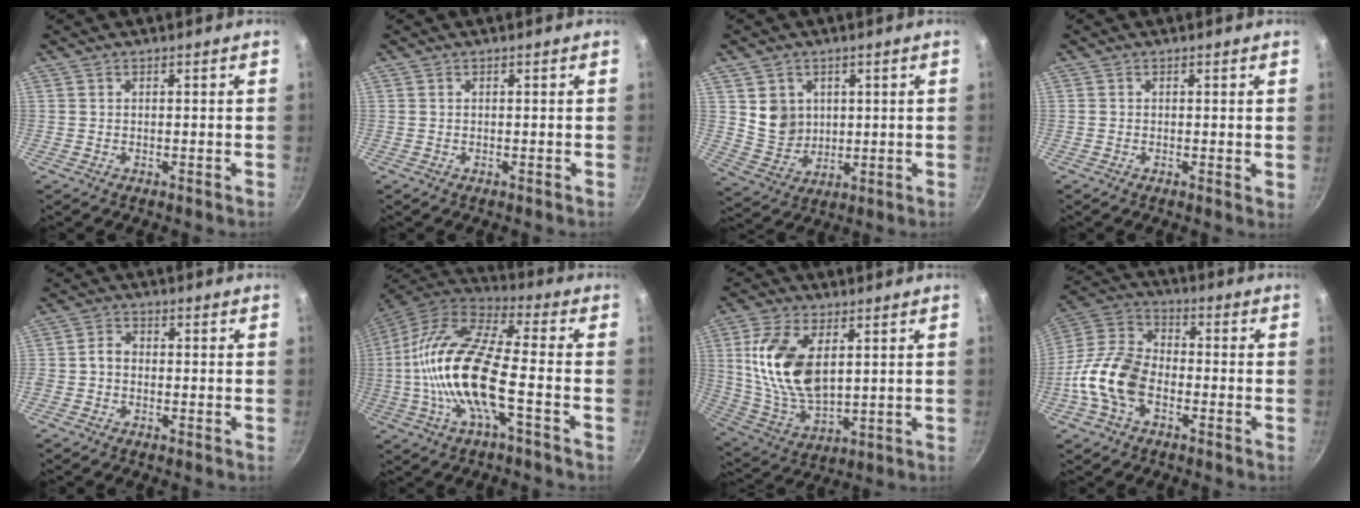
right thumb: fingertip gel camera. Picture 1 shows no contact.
{"total": 0.0}
{"total": 7.6, "force": [1.9, 6.7, 3.2], "torque": [-0.036, -0.013, 0.048]}
{"total": 0.8, "force": [0.1, 0.4, 0.6], "torque": [-0.008, -0.002, -0.002]}
{"total": 2.9, "force": [-0.8, 2.3, 1.5], "torque": [-0.023, 0.017, -0.024]}
{"total": 19.3, "force": [-3.6, 6.4, 17.8], "torque": [-0.348, 0.034, -0.086]}
{"total": 15.8, "force": [3.7, 8.7, 12.7], "torque": [-0.236, -0.018, 0.082]}
{"total": 13.8, "force": [-4.5, 8.8, 9.7], "torque": [-0.168, 0.040, -0.108]}